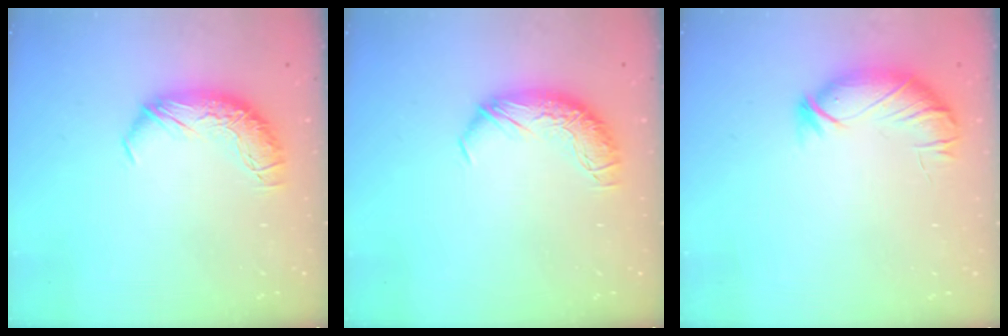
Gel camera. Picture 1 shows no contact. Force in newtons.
{"total": 0.0}
{"total": 3.8, "press": 3.5, "slide": 1.5}